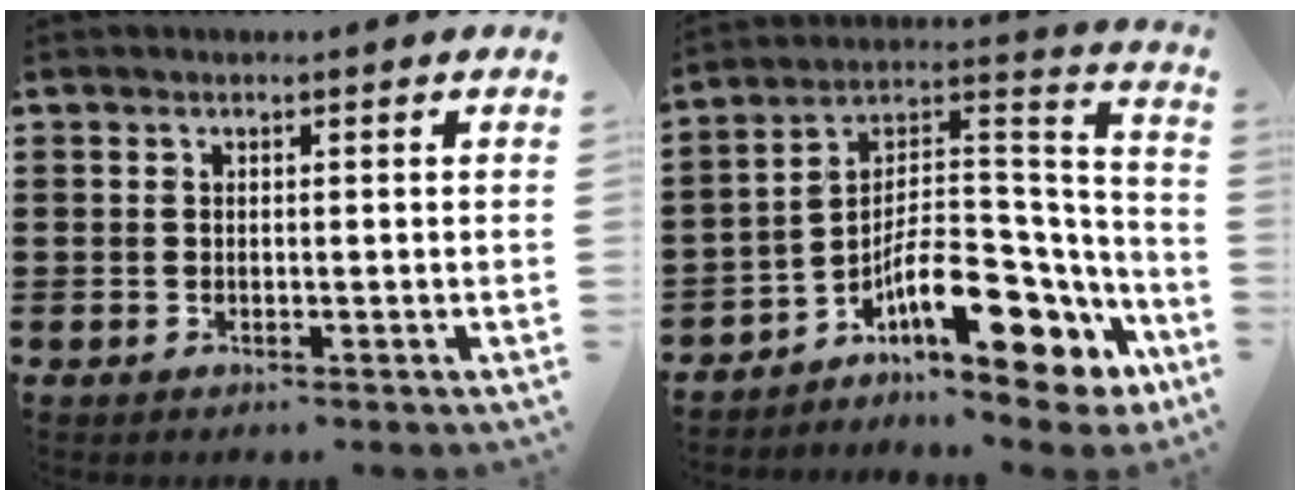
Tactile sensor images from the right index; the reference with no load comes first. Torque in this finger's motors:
{"motor_torque": [0.76, 0.77, 0.95, 0.21]}